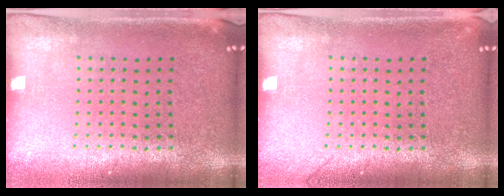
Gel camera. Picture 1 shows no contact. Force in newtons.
{"total": 0.8, "press": 0.8, "slide": 0.1}